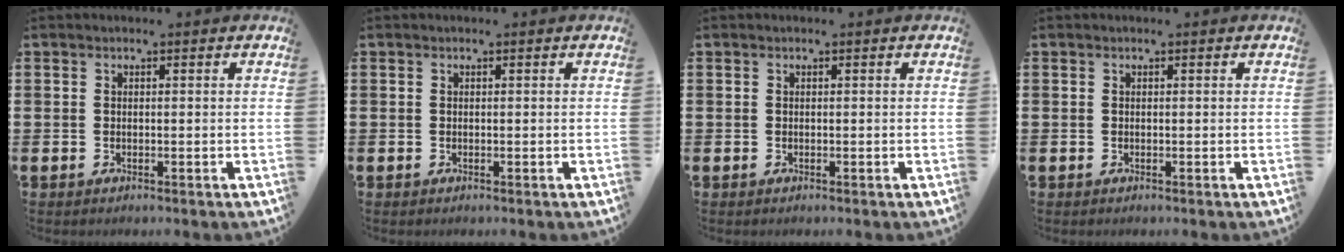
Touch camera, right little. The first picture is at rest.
{"total": 0.0}
{"total": 0.0}
{"total": 0.0}